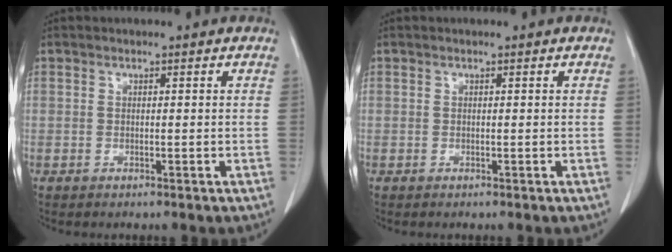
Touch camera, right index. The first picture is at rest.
{"total": 0.0}